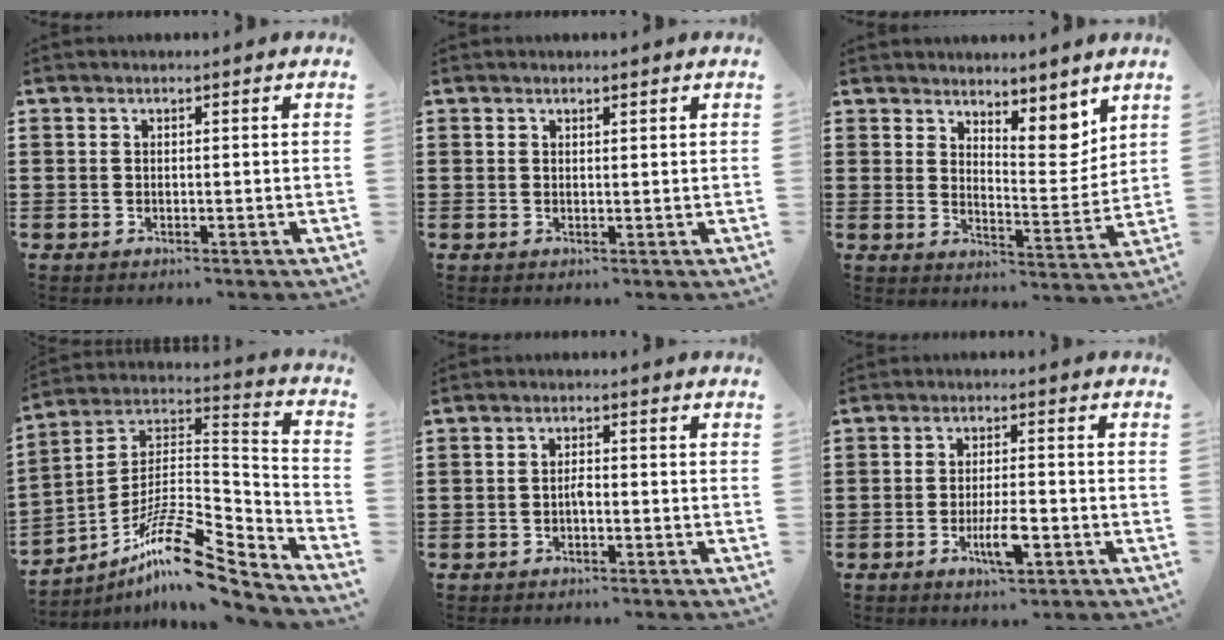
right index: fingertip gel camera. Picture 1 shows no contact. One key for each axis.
{"total": 0.7, "fx": 0.5, "fy": 0.4, "fz": 0.2, "tx": -0.005, "ty": 0.002, "tz": 0.011}
{"total": 6.4, "fx": 5.4, "fy": 2.2, "fz": 2.5, "tx": -0.042, "ty": -0.030, "tz": 0.096}
{"total": 13.1, "fx": -9.0, "fy": 3.4, "fz": 8.8, "tx": -0.161, "ty": 0.020, "tz": -0.170}
{"total": 1.6, "fx": -0.5, "fy": 0.4, "fz": 1.4, "tx": -0.029, "ty": 0.001, "tz": -0.010}
{"total": 5.2, "fx": -2.1, "fy": 1.4, "fz": 4.6, "tx": -0.087, "ty": -0.003, "tz": -0.038}